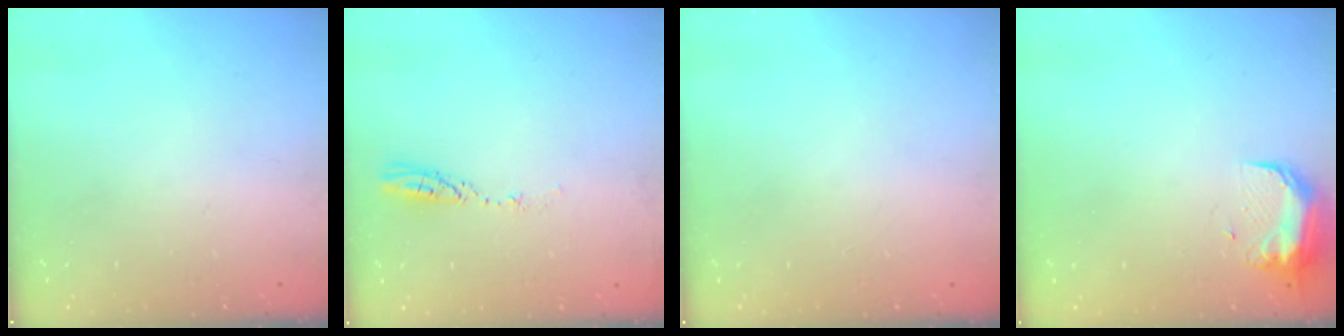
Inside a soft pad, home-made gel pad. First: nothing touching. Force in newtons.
{"total": 3.5, "press": 3.5, "slide": 0.3}
{"total": 0.0}
{"total": 9.2, "press": 9.2, "slide": 0.6}